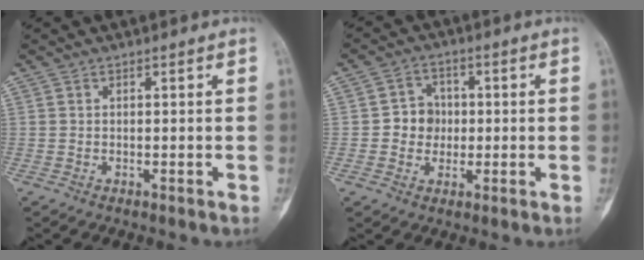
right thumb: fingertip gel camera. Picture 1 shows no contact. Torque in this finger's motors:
{"motor_torque": [1.00, 0.88, 0.40, -0.47, 0.00]}